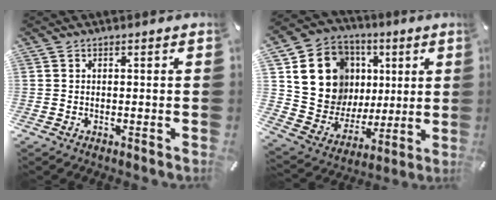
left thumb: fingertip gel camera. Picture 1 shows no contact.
{"total": 17.2, "force": [5.9, 15.0, 5.8], "torque": [-0.093, -0.028, 0.137]}